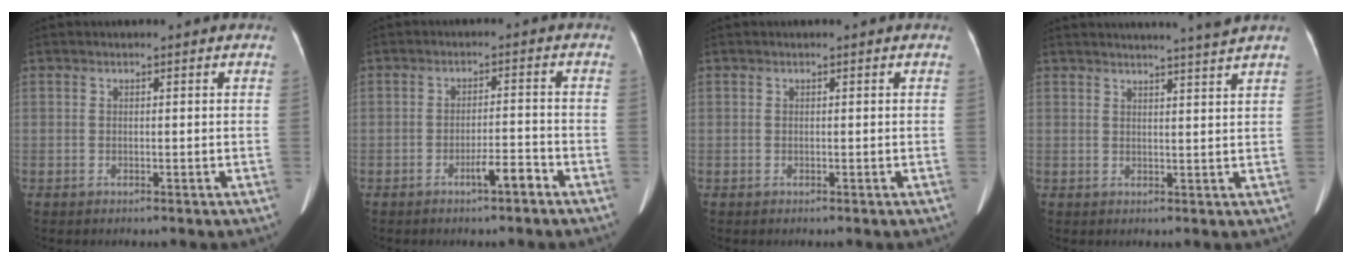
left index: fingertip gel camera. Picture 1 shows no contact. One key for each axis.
{"total": 3.6, "fx": -2.5, "fy": 0.4, "fz": 2.6, "tx": -0.042, "ty": 0.001, "tz": -0.041}
{"total": 0.0}
{"total": 6.3, "fx": 5.6, "fy": -1.8, "fz": 2.2, "tx": -0.030, "ty": -0.008, "tz": 0.066}